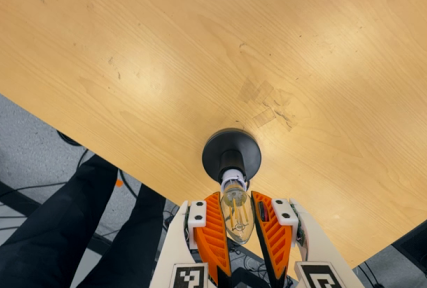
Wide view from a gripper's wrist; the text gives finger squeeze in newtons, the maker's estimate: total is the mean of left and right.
{"total": 12.2, "left": 13.5, "right": 11.0}